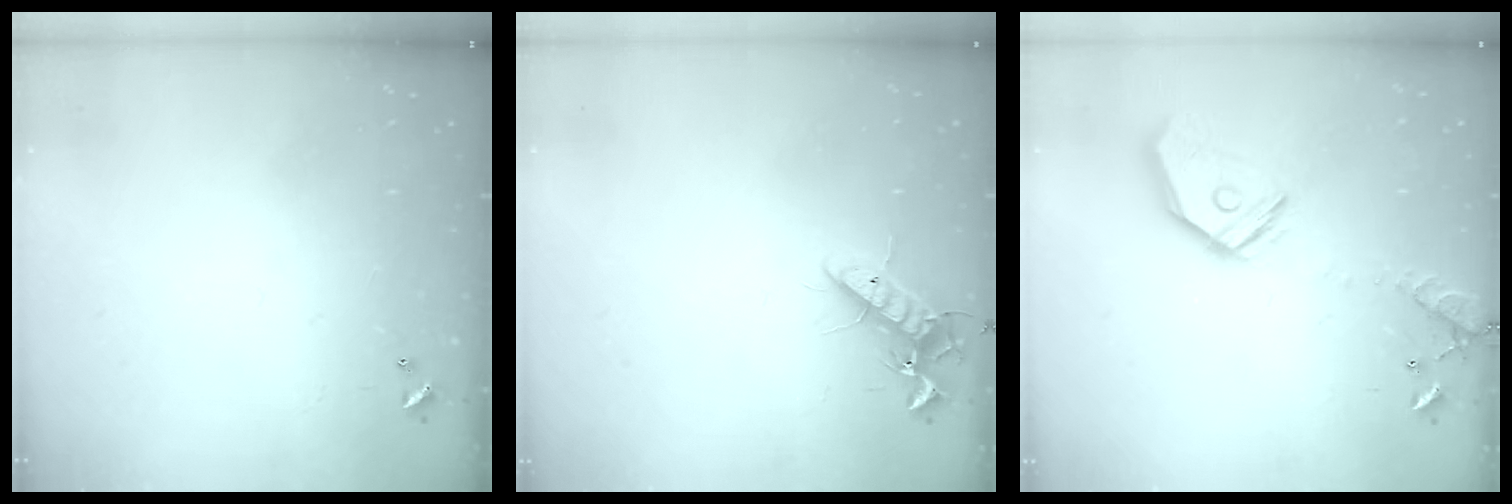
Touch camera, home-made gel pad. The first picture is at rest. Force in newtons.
{"total": 12.1, "press": 11.9, "slide": 2.0}
{"total": 16.6, "press": 16.4, "slide": 2.8}